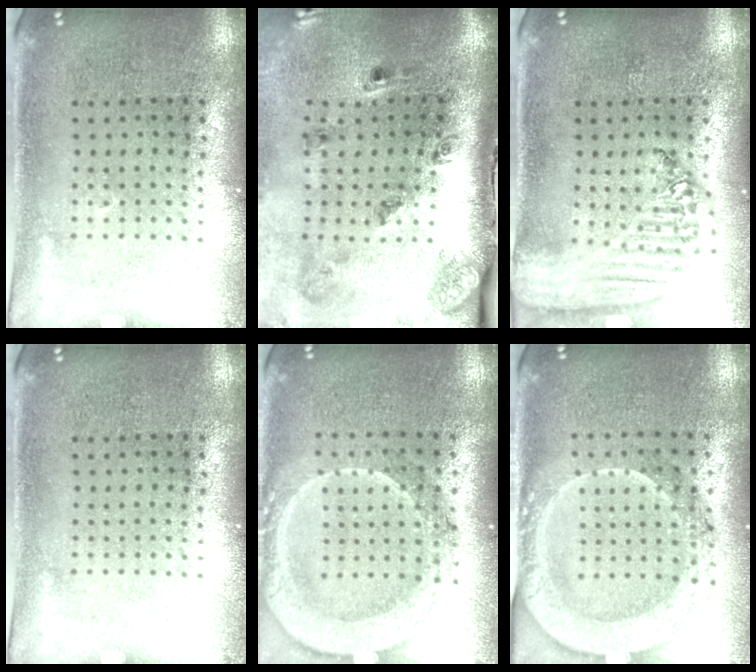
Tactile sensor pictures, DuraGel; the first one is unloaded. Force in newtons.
{"total": 2.9, "press": 1.8, "slide": 2.2}
{"total": 2.4, "press": 2.1, "slide": 1.2}
{"total": 0.0}
{"total": 2.0, "press": 1.8, "slide": 0.7}
{"total": 1.9, "press": 1.8, "slide": 0.6}